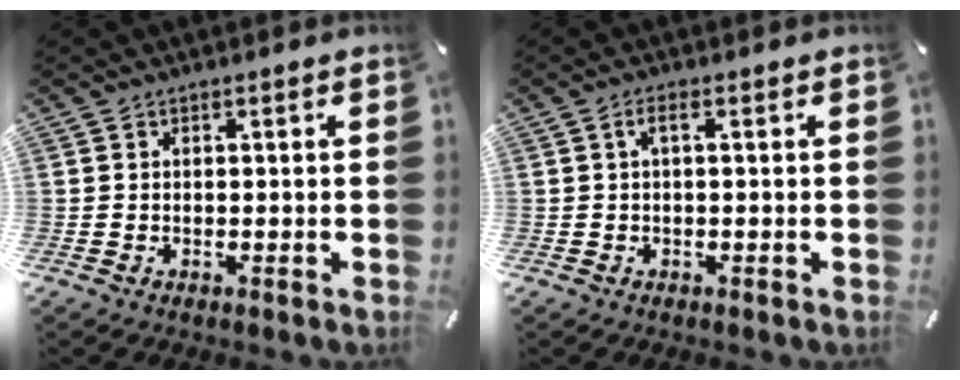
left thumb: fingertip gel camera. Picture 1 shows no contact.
{"total": 2.1, "force": [0.2, 0.5, 2.0], "torque": [-0.040, 0.005, 0.002]}